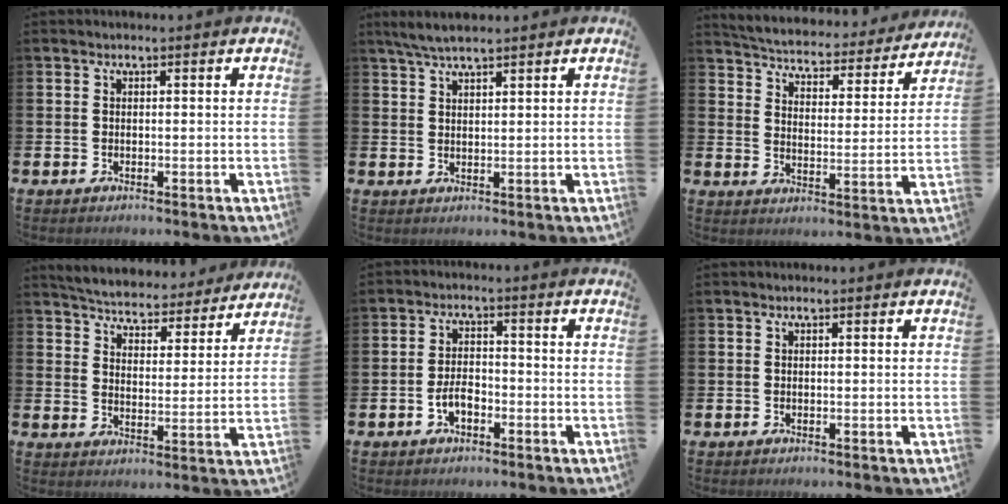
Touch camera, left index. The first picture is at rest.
{"total": 3.8, "force": [3.3, 0.6, 1.8], "torque": [-0.038, -0.005, 0.058]}
{"total": 4.9, "force": [4.8, 0.7, 0.7], "torque": [-0.040, -0.044, 0.077]}
{"total": 5.3, "force": [5.3, 0.7, 0.4], "torque": [-0.035, -0.045, 0.089]}
{"total": 3.2, "force": [-1.4, 1.8, 2.3], "torque": [-0.041, 0.005, -0.028]}
{"total": 0.0}